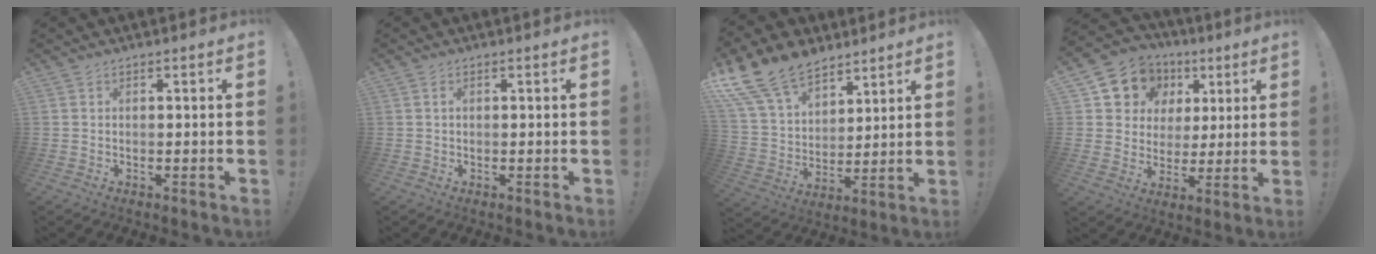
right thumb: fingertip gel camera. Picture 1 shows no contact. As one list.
[{"total": 0.7, "force": [0.1, 0.3, 0.6], "torque": [-0.012, 0.003, 0.001]}, {"total": 17.8, "force": [12.6, 10.0, 7.6], "torque": [-0.139, -0.080, 0.240]}, {"total": 11.4, "force": [4.8, 9.9, 2.8], "torque": [-0.052, -0.024, 0.104]}]